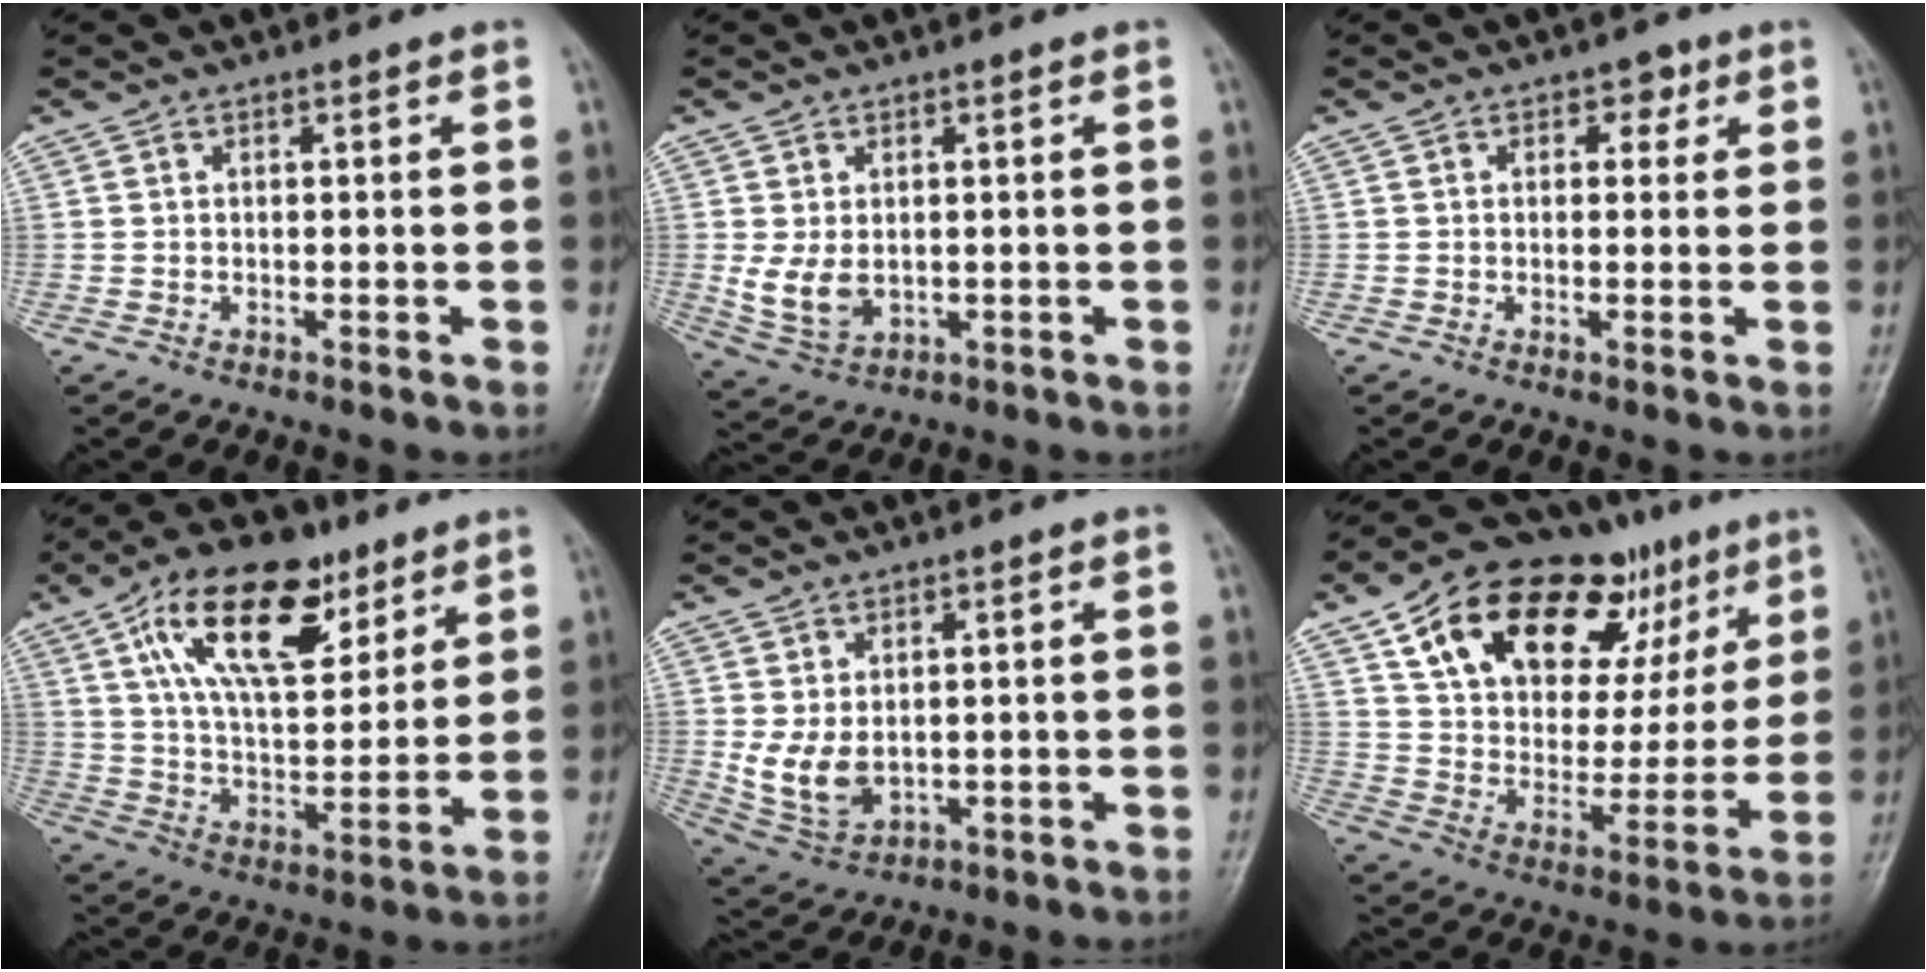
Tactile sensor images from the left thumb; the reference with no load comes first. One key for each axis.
{"total": 6.1, "fx": 0.0, "fy": 4.2, "fz": 4.4, "tx": -0.077, "ty": -0.011, "tz": 0.014}
{"total": 2.1, "fx": 0.8, "fy": 1.5, "fz": 1.2, "tx": 0.004, "ty": 0.001, "tz": 0.005}
{"total": 19.5, "fx": 10.1, "fy": 9.6, "fz": 13.6, "tx": -0.190, "ty": -0.031, "tz": 0.176}
{"total": 7.3, "fx": 0.3, "fy": 5.0, "fz": 5.3, "tx": -0.094, "ty": -0.014, "tz": 0.024}
{"total": 26.5, "fx": 13.3, "fy": 15.2, "fz": 17.2, "tx": -0.224, "ty": -0.003, "tz": 0.219}